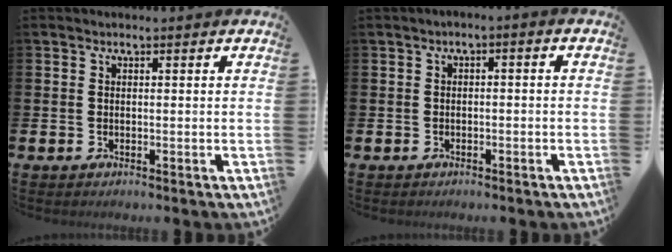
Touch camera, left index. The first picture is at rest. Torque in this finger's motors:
{"motor_torque": [1.02, -1.11, -0.01, 0.13]}